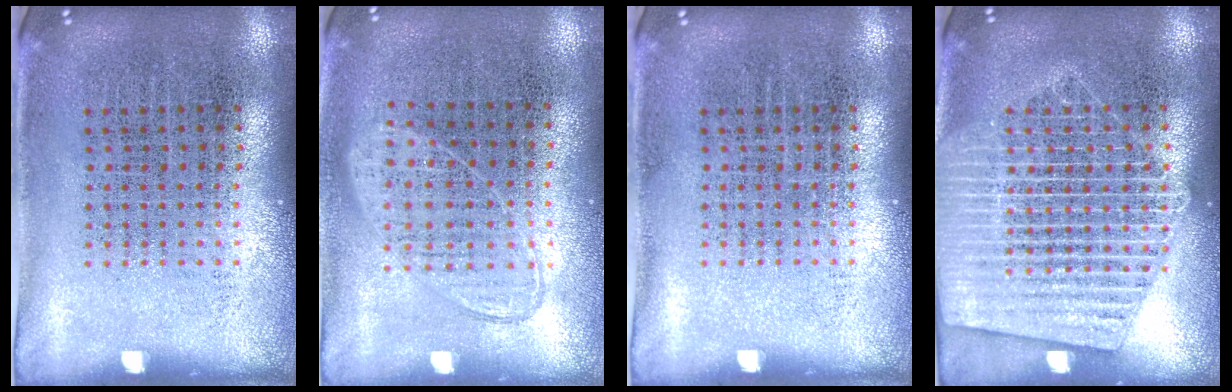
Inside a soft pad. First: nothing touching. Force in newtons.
{"total": 0.9, "press": 0.9, "slide": 0.4}
{"total": 0.0}
{"total": 2.3, "press": 2.2, "slide": 0.2}